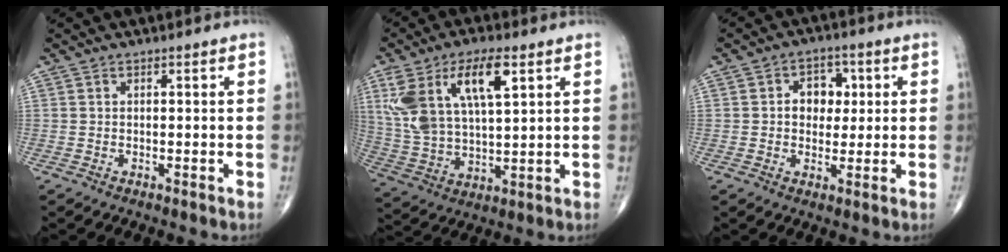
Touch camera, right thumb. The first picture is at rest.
{"total": 16.3, "force": [6.7, 6.9, 13.2], "torque": [-0.261, -0.009, 0.133]}
{"total": 6.3, "force": [1.0, 4.9, 3.9], "torque": [-0.017, 0.005, 0.011]}